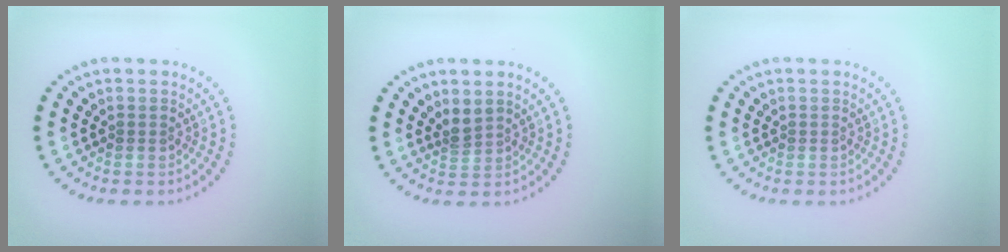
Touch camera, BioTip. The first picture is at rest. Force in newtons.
{"total": 1.6, "press": 1.2, "slide": 1.1}
{"total": 0.0}